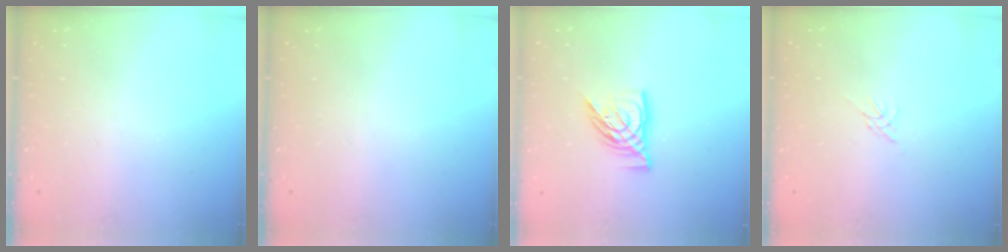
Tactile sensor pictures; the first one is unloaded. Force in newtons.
{"total": 0.0}
{"total": 11.0, "press": 11.0, "slide": 1.0}
{"total": 0.0}